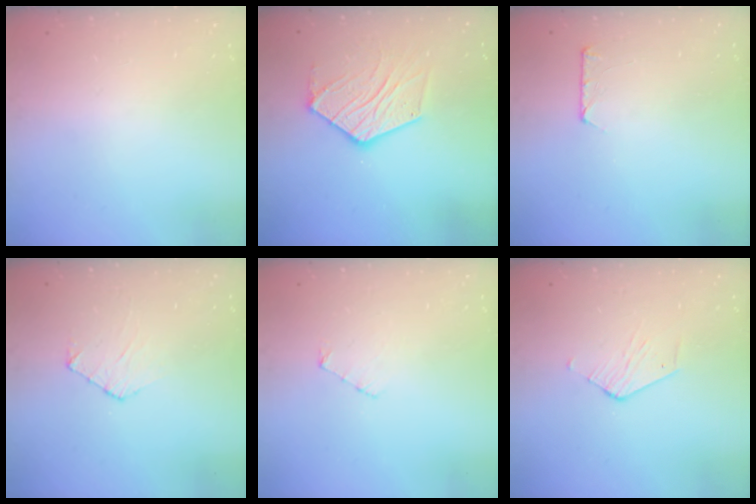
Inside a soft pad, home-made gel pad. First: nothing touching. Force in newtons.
{"total": 12.6, "press": 12.5, "slide": 0.9}
{"total": 6.9, "press": 6.9, "slide": 0.7}
{"total": 5.4, "press": 5.4, "slide": 0.5}
{"total": 3.0, "press": 3.0, "slide": 0.3}
{"total": 2.8, "press": 2.8, "slide": 0.2}